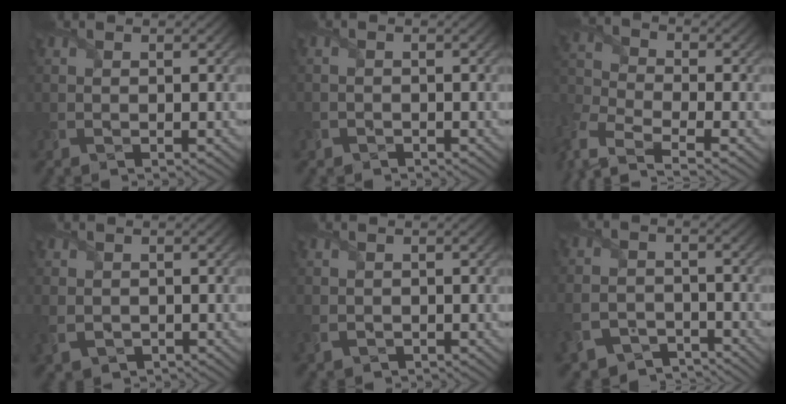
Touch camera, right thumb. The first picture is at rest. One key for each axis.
{"total": 1.1, "fx": -0.9, "fy": 0.6, "fz": -0.1, "tx": 0.011, "ty": -0.002, "tz": -0.017}
{"total": 7.7, "fx": -5.2, "fy": 3.1, "fz": 4.7, "tx": -0.128, "ty": -0.031, "tz": -0.111}
{"total": 3.1, "fx": -0.6, "fy": 2.6, "fz": 1.6, "tx": -0.058, "ty": -0.012, "tz": -0.011}
{"total": 2.0, "fx": -0.6, "fy": 1.7, "fz": 0.9, "tx": -0.030, "ty": -0.005, "tz": -0.012}
{"total": 7.6, "fx": -5.3, "fy": 4.7, "fz": 2.8, "tx": -0.071, "ty": -0.031, "tz": -0.089}